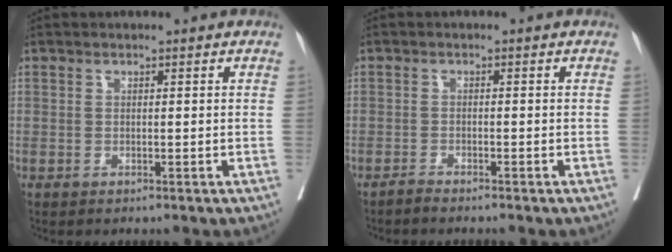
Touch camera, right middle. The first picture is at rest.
{"total": 1.7, "force": [-1.5, -0.3, 0.6], "torque": [-0.010, 0.000, -0.028]}